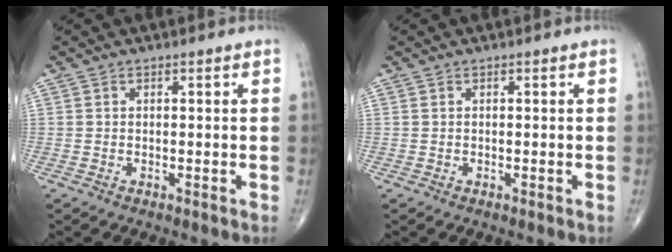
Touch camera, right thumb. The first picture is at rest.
{"total": 0.0}